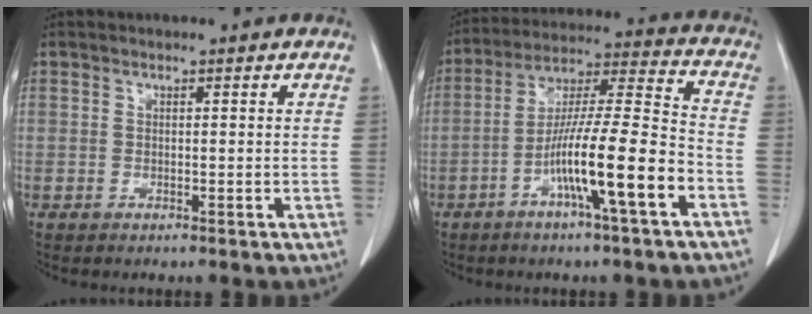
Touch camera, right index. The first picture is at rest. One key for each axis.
{"total": 15.2, "fx": -6.2, "fy": 0.4, "fz": 13.9, "tx": -0.249, "ty": 0.003, "tz": -0.108}